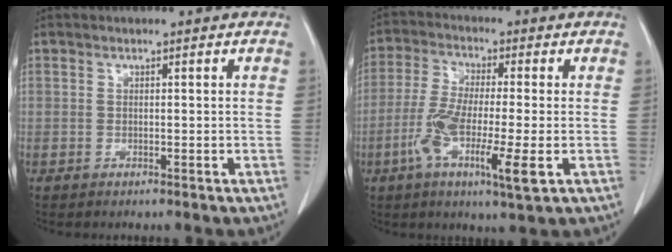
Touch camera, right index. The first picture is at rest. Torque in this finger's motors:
{"motor_torque": [0.64, -0.28, 0.59, 0.18]}